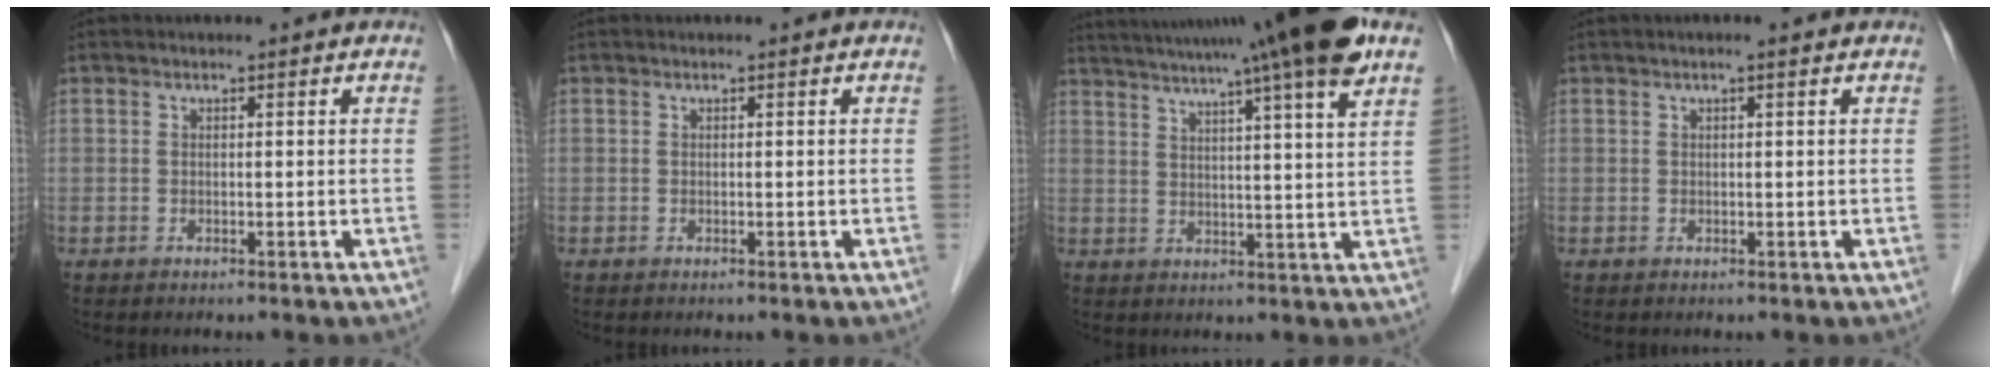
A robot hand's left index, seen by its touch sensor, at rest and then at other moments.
{"total": 0.0}
{"total": 18.7, "force": [14.8, -1.3, 11.4], "torque": [-0.188, 0.010, 0.196]}
{"total": 0.9, "force": [0.5, -0.1, 0.7], "torque": [-0.015, 0.003, 0.007]}